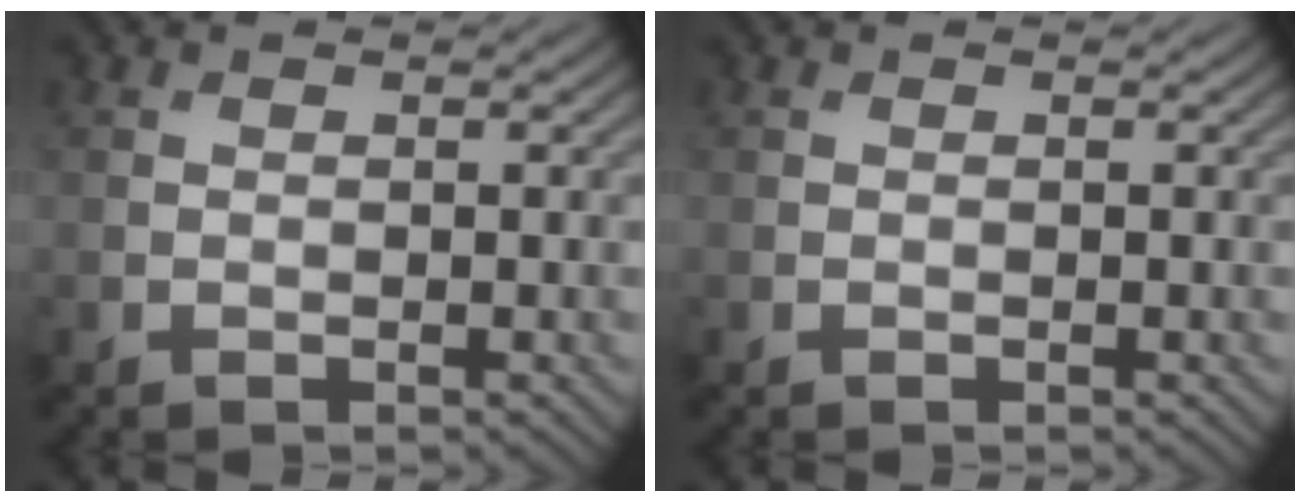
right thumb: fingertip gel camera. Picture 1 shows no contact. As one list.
[{"total": 0.0}]